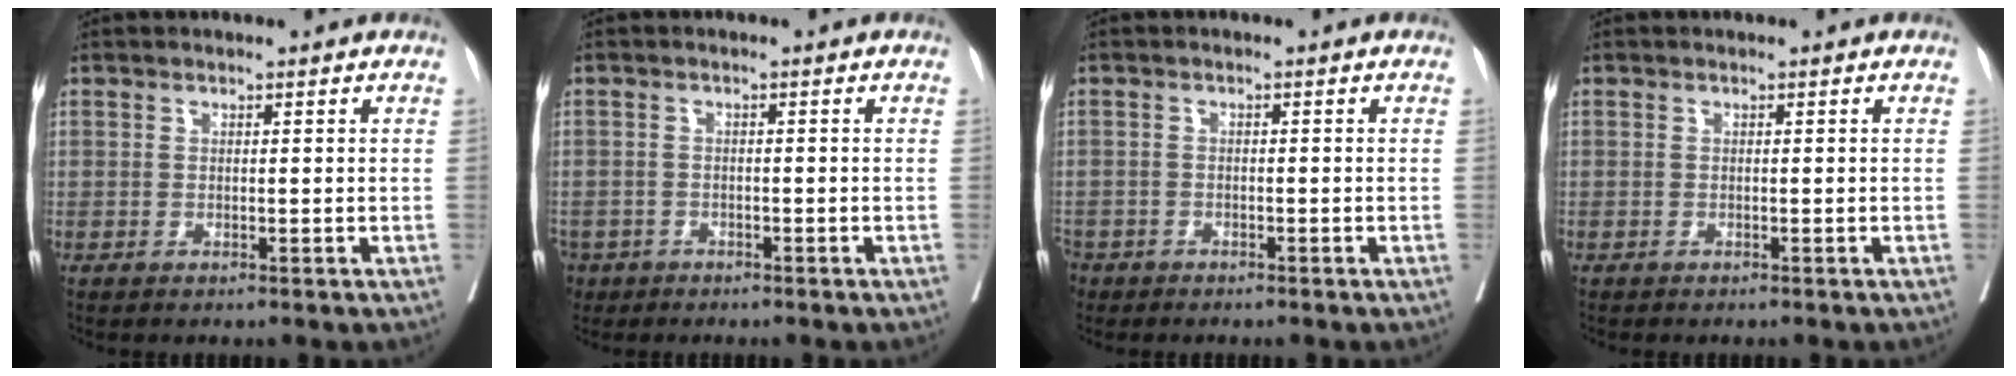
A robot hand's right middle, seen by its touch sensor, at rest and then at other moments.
{"total": 4.3, "force": [-3.1, 2.9, 0.6], "torque": [-0.014, 0.002, -0.053]}
{"total": 4.2, "force": [-3.2, 2.6, 0.8], "torque": [-0.024, -0.002, -0.061]}
{"total": 0.7, "force": [-0.7, 0.2, 0.3], "torque": [-0.001, -0.001, -0.012]}